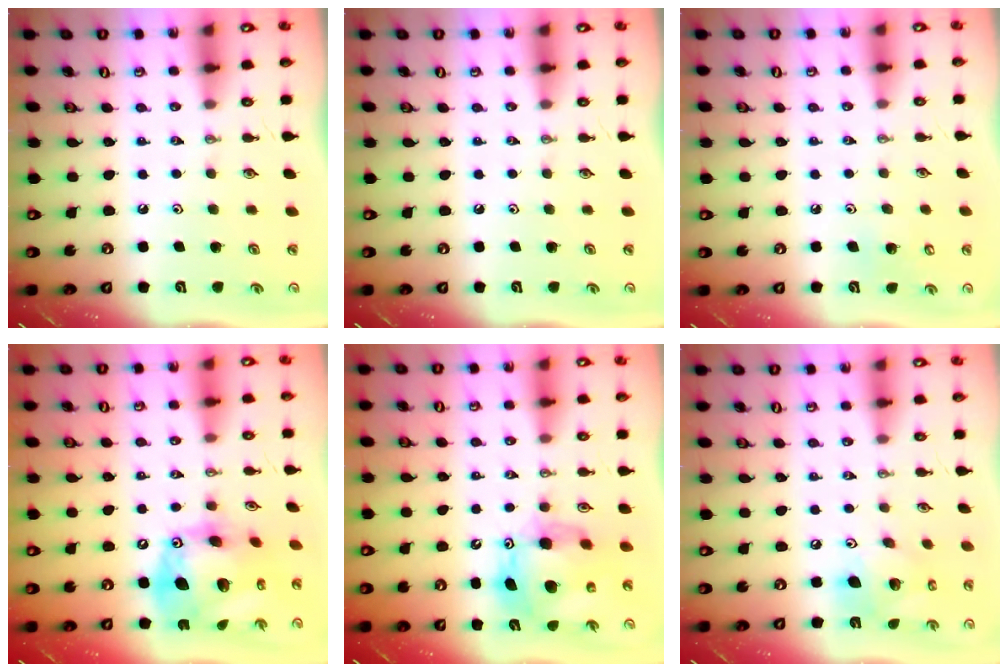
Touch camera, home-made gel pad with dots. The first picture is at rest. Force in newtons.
{"total": 0.0}
{"total": 6.0, "press": 6.0, "slide": 0.9}
{"total": 21.2, "press": 21.1, "slide": 2.5}
{"total": 14.1, "press": 14.0, "slide": 1.1}
{"total": 15.1, "press": 14.8, "slide": 2.7}